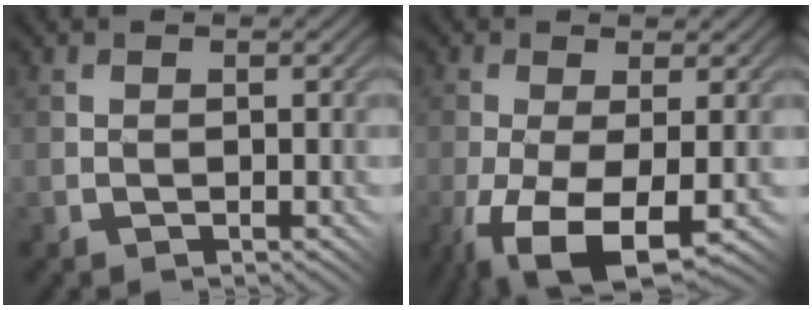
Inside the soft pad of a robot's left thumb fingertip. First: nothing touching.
{"total": 9.3, "force": [-4.2, 3.5, 7.5], "torque": [-0.170, -0.029, -0.065]}